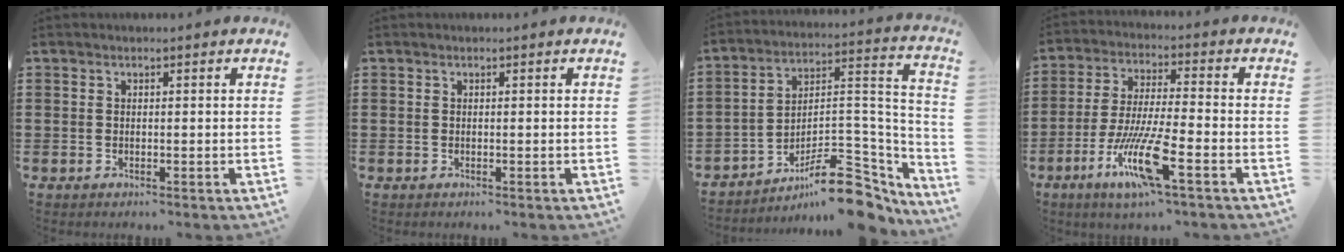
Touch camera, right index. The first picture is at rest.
{"total": 0.0}
{"total": 12.7, "force": [-8.8, 4.6, 7.8], "torque": [-0.099, 0.032, -0.157]}
{"total": 11.6, "force": [-5.7, 1.8, 10.0], "torque": [-0.220, -0.012, -0.112]}